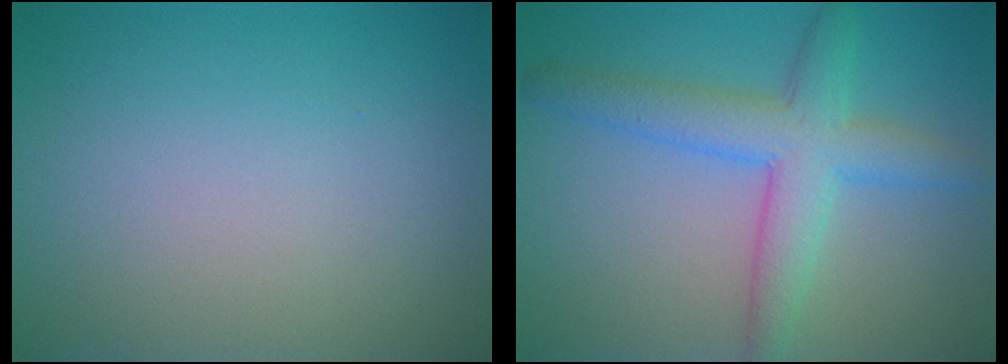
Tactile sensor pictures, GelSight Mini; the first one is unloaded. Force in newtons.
{"total": 5.2, "press": 5.2, "slide": 0.1}